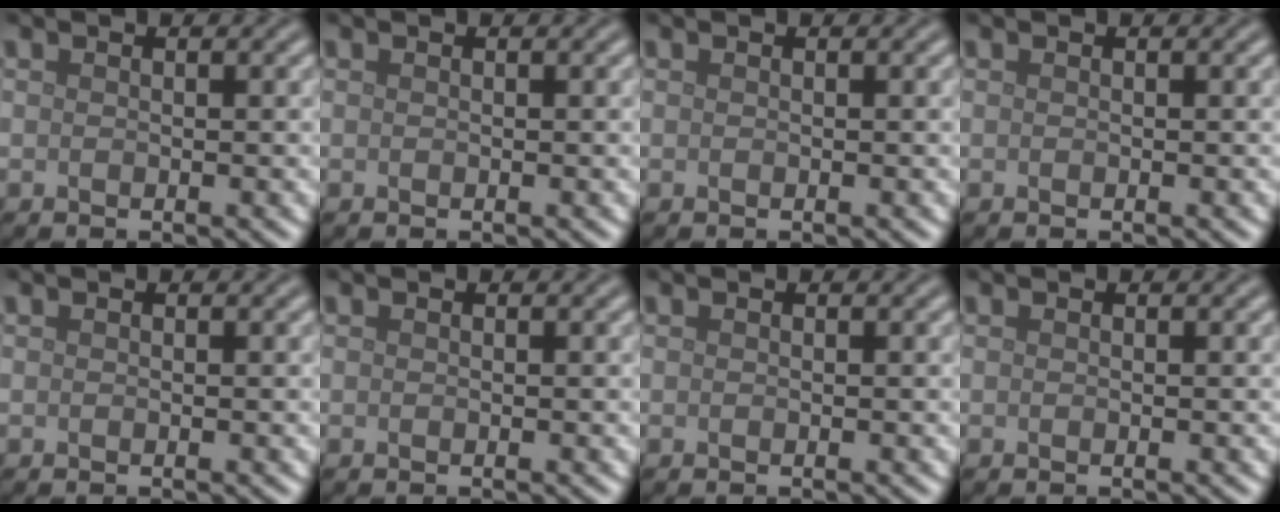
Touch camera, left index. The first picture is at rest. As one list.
[{"total": 0.0}, {"total": 0.0}, {"total": 0.0}, {"total": 0.0}, {"total": 0.0}, {"total": 0.0}, {"total": 0.0}]